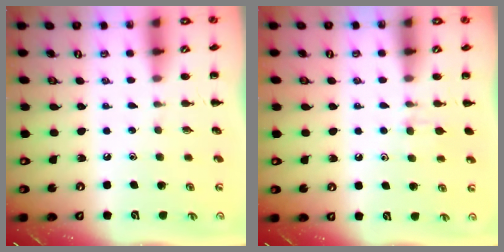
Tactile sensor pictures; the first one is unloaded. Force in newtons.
{"total": 5.9, "press": 5.6, "slide": 1.7}